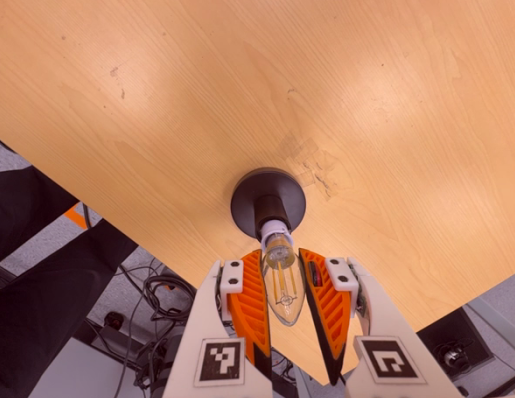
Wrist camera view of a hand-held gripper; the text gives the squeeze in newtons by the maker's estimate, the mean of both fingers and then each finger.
{"total": 10.2, "left": 9.1, "right": 11.3}